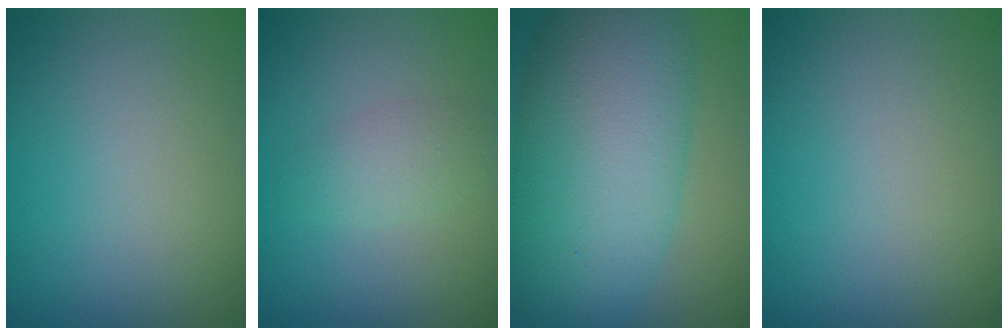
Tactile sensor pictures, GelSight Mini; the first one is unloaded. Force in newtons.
{"total": 2.1, "press": 2.0, "slide": 0.0}
{"total": 11.4, "press": 11.4, "slide": 0.2}
{"total": 0.0}